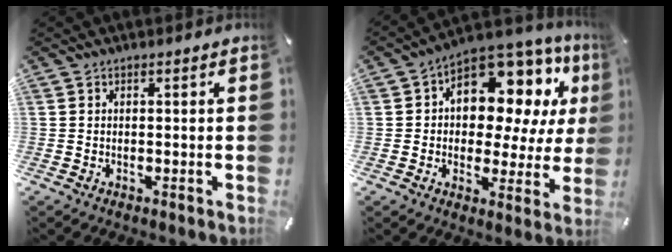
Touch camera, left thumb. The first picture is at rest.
{"total": 13.0, "force": [6.2, 8.6, 7.5], "torque": [-0.109, -0.059, 0.111]}